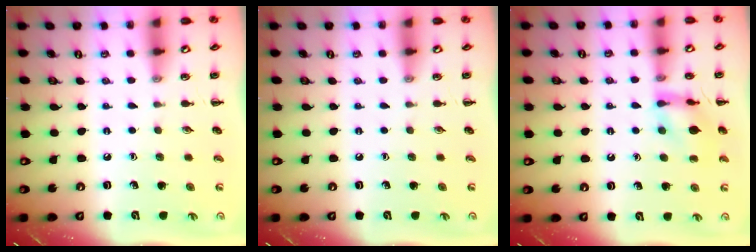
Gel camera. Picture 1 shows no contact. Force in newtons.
{"total": 0.0}
{"total": 11.7, "press": 11.7, "slide": 0.9}